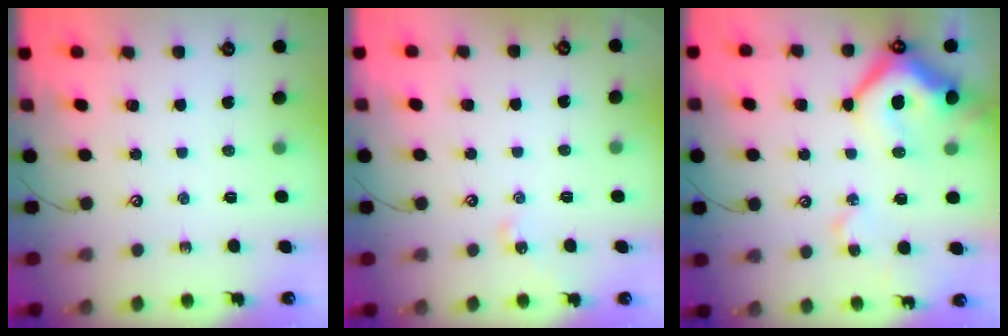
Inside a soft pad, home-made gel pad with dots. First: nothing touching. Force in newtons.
{"total": 3.5, "press": 3.5, "slide": 0.5}
{"total": 16.2, "press": 16.1, "slide": 2.0}